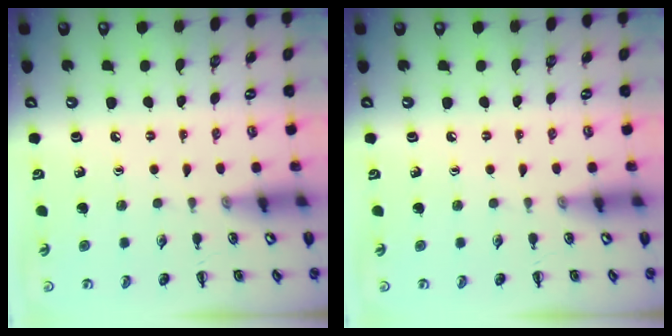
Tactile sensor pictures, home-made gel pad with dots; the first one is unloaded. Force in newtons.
{"total": 0.0}